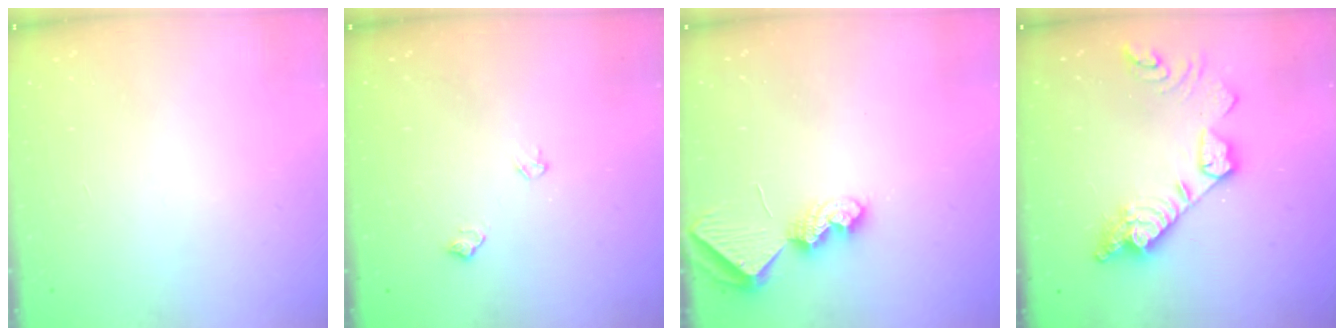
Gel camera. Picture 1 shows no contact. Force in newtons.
{"total": 6.2, "press": 6.1, "slide": 0.8}
{"total": 7.6, "press": 7.5, "slide": 0.7}
{"total": 15.8, "press": 15.7, "slide": 1.4}